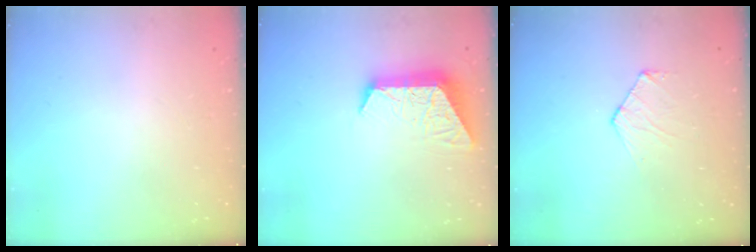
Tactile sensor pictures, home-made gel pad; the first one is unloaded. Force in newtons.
{"total": 9.9, "press": 9.9, "slide": 0.9}
{"total": 5.6, "press": 5.6, "slide": 0.5}